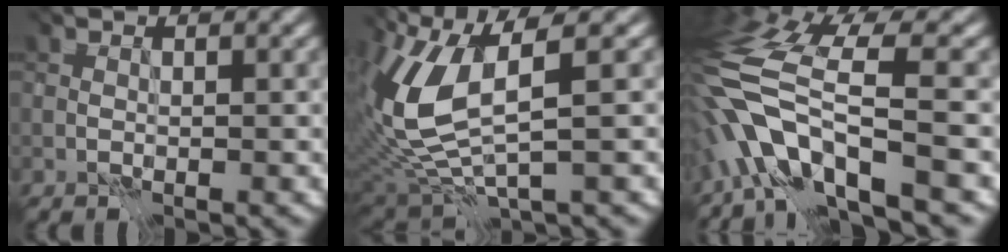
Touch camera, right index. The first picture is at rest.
{"total": 7.5, "force": [0.1, 2.1, 7.2], "torque": [-0.190, -0.021, 0.036]}
{"total": 10.3, "force": [-5.6, 1.7, 8.5], "torque": [-0.181, -0.007, -0.076]}